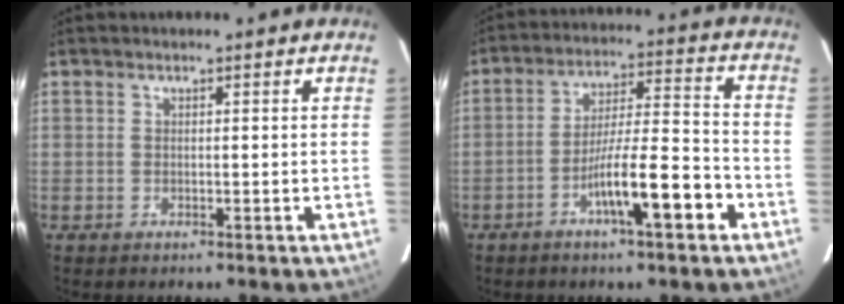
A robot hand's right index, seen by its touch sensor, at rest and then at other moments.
{"total": 10.9, "force": [-5.2, 1.0, 9.5], "torque": [-0.161, 0.009, -0.088]}